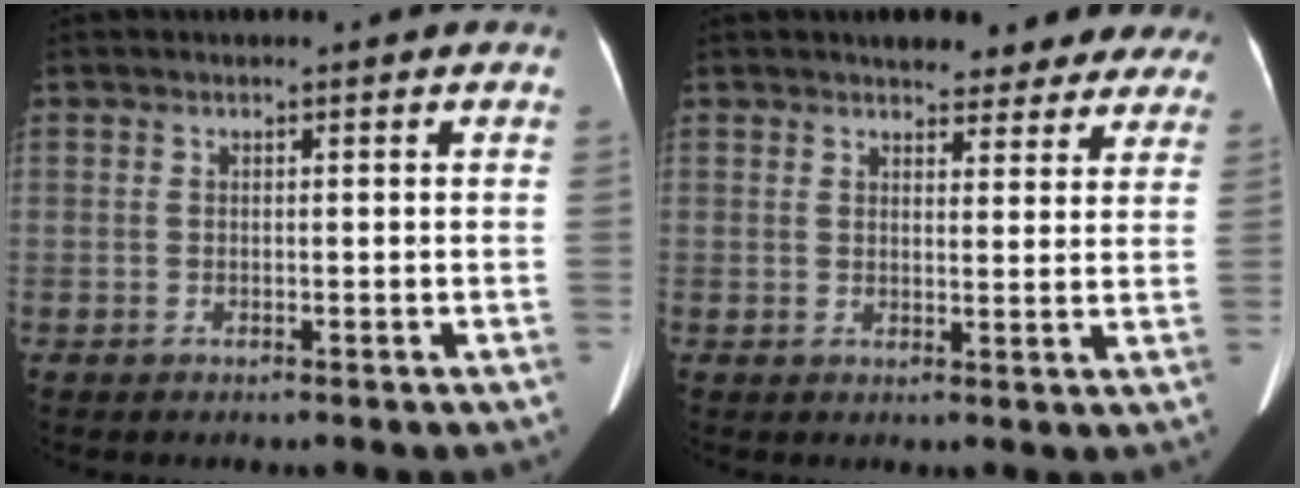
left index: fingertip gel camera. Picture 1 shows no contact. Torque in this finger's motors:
{"motor_torque": [0.71, -0.74, 0.08, 0.06]}